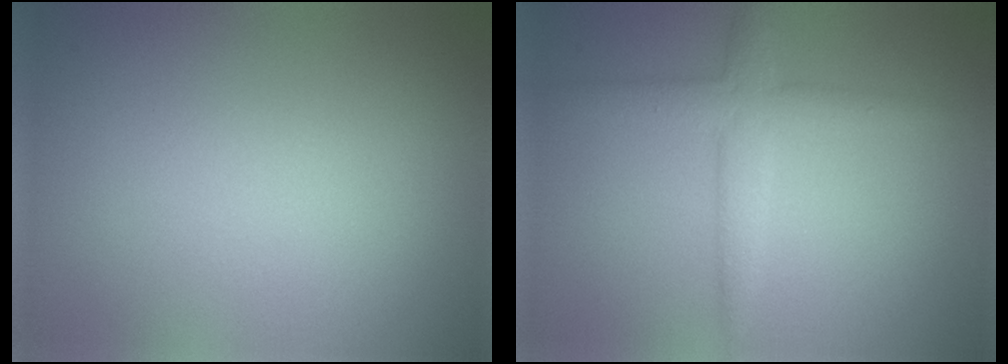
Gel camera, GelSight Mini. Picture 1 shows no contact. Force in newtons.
{"total": 3.0, "press": 3.0, "slide": 0.1}